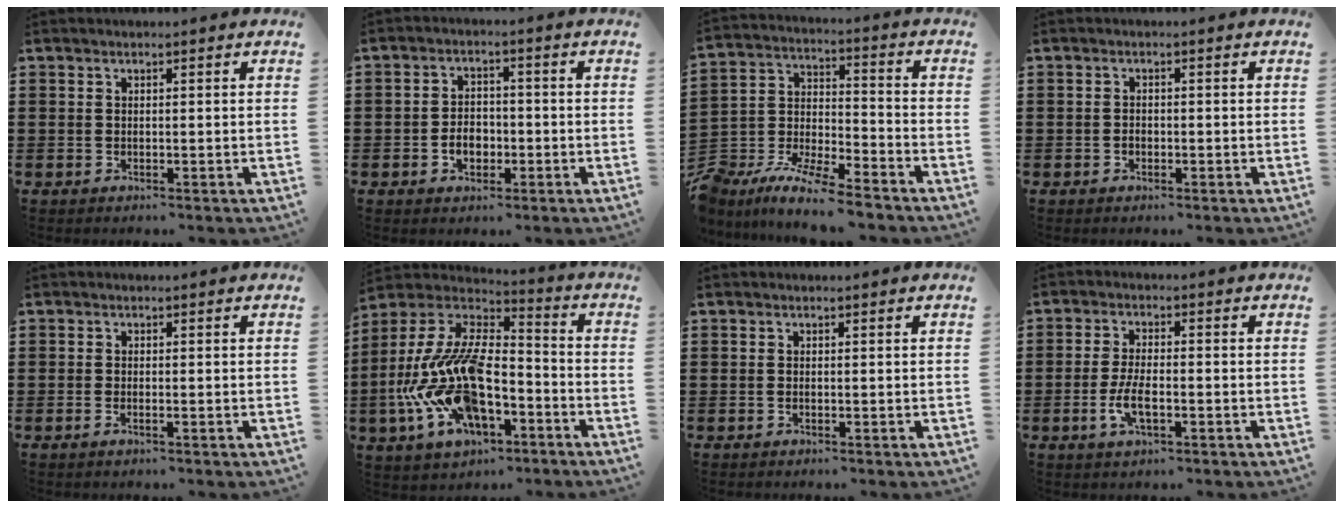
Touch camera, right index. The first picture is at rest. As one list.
[{"total": 3.8, "force": [-1.3, 2.7, 2.4], "torque": [-0.040, 0.001, -0.027]}, {"total": 7.7, "force": [-7.5, 0.6, 1.8], "torque": [-0.047, -0.001, -0.155]}, {"total": 0.9, "force": [-0.5, 0.6, 0.5], "torque": [-0.011, -0.001, -0.008]}, {"total": 0.8, "force": [-0.4, 0.2, 0.7], "torque": [-0.015, -0.003, -0.006]}, {"total": 15.8, "force": [-6.2, 8.1, 12.1], "torque": [-0.288, -0.009, -0.124]}, {"total": 0.0}, {"total": 4.8, "force": [-1.6, 1.7, 4.2], "torque": [-0.092, -0.003, -0.033]}]